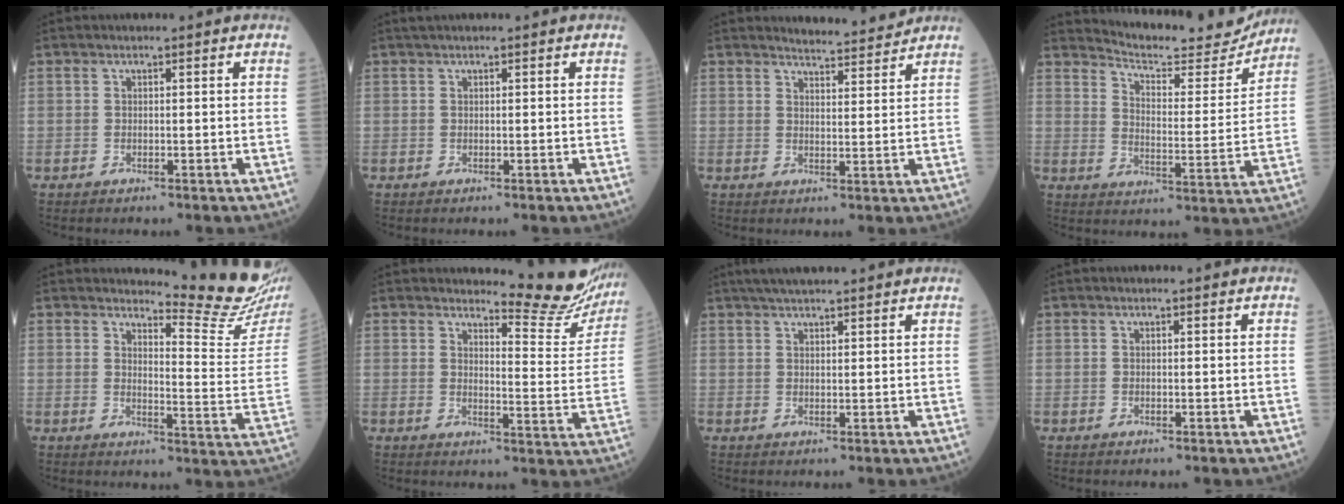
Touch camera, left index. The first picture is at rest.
{"total": 0.7, "force": [0.6, 0.0, 0.3], "torque": [-0.008, 0.015, 0.014]}
{"total": 5.0, "force": [5.0, -0.2, 0.3], "torque": [-0.015, -0.003, 0.066]}
{"total": 13.7, "force": [13.5, 1.7, 1.8], "torque": [-0.027, -0.034, 0.179]}
{"total": 12.7, "force": [12.2, -1.0, 3.3], "torque": [-0.040, -0.111, 0.134]}
{"total": 11.4, "force": [11.3, 0.8, 1.7], "torque": [-0.011, -0.084, 0.121]}
{"total": 7.8, "force": [6.7, 0.7, 4.0], "torque": [-0.061, 0.036, 0.100]}
{"total": 0.8, "force": [0.8, 0.1, 0.1], "torque": [-0.006, 0.003, 0.008]}